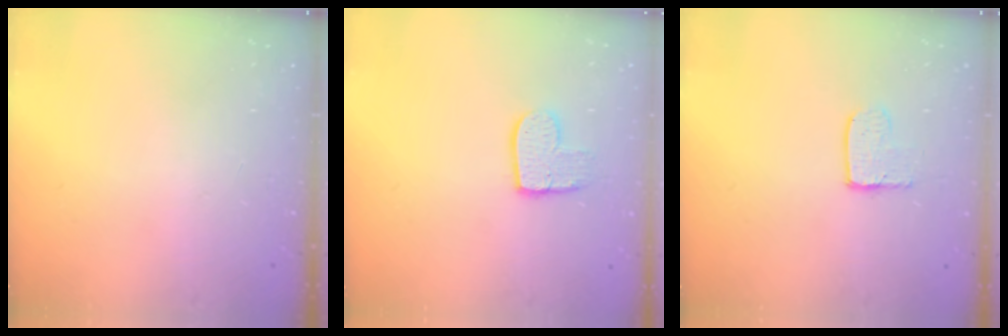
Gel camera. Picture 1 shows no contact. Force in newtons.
{"total": 9.1, "press": 9.0, "slide": 0.7}
{"total": 3.8, "press": 3.8, "slide": 0.4}